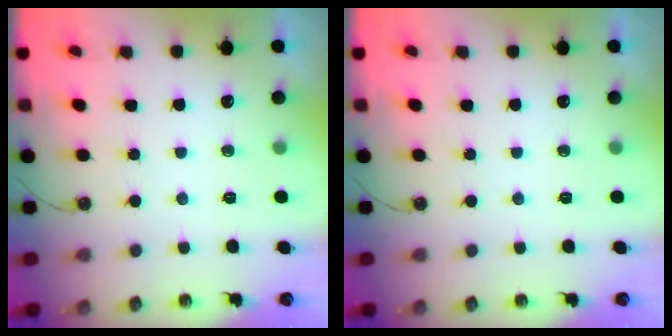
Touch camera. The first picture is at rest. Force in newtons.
{"total": 0.0}